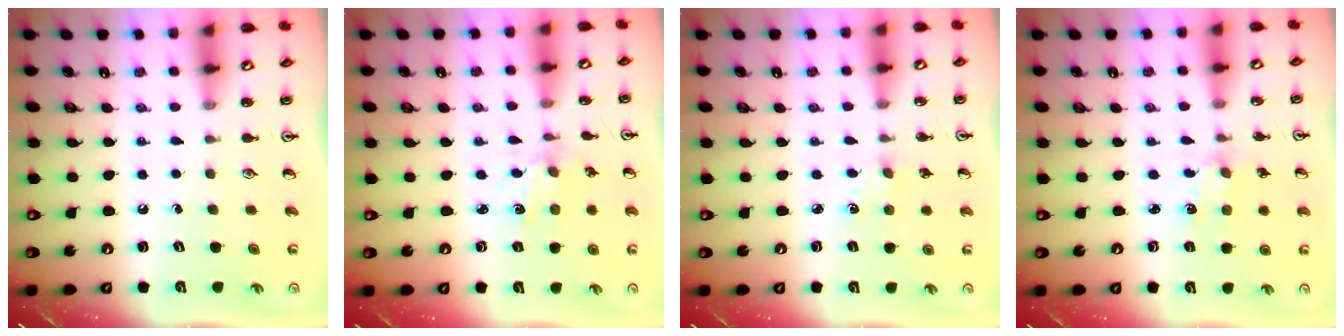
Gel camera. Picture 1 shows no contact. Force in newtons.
{"total": 2.0, "press": 2.0, "slide": 0.3}
{"total": 3.1, "press": 3.1, "slide": 0.3}
{"total": 1.8, "press": 1.8, "slide": 0.3}